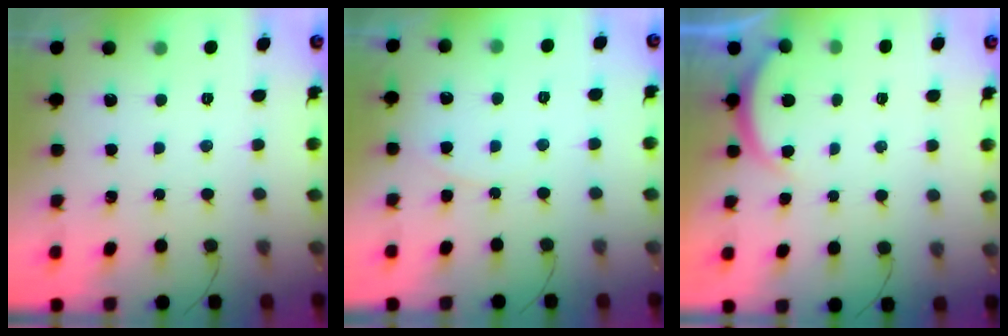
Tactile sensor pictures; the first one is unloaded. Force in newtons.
{"total": 4.2, "press": 4.2, "slide": 0.2}
{"total": 3.0, "press": 2.9, "slide": 0.6}